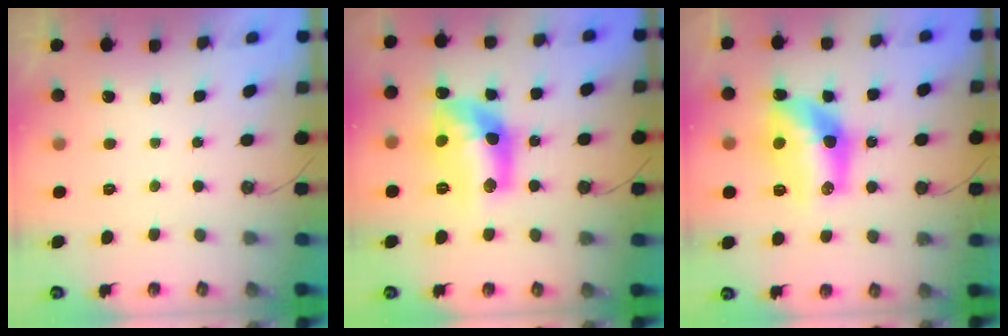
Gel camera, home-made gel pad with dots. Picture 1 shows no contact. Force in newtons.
{"total": 15.6, "press": 15.6, "slide": 1.1}
{"total": 15.0, "press": 14.9, "slide": 1.2}